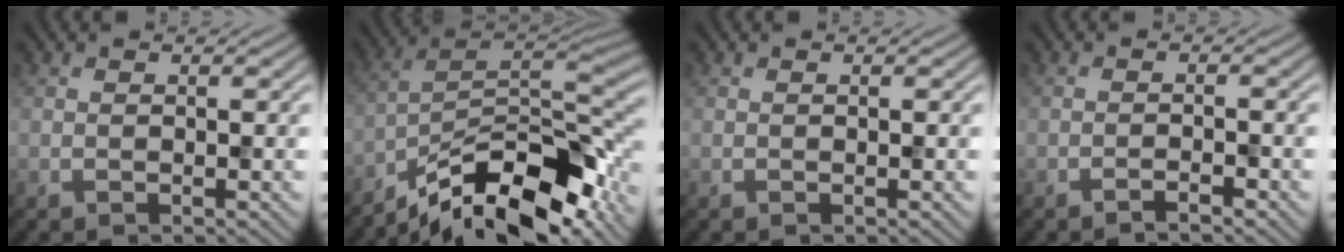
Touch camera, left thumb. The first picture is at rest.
{"total": 14.4, "force": [-10.3, 4.6, 9.1], "torque": [-0.160, -0.001, -0.177]}
{"total": 0.0}
{"total": 1.5, "force": [-1.3, 0.1, 0.9], "torque": [-0.013, 0.004, -0.026]}